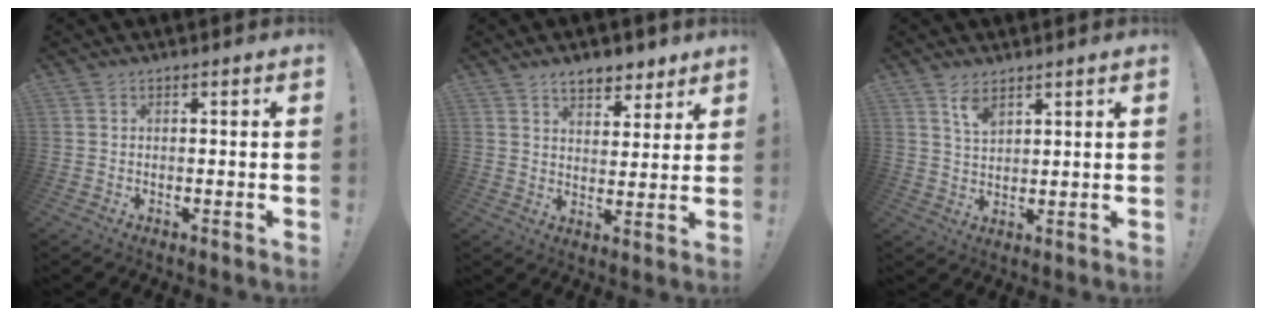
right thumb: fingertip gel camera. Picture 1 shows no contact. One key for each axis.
{"total": 7.7, "fx": 5.9, "fy": 3.8, "fz": 3.1, "tx": -0.035, "ty": -0.033, "tz": 0.105}
{"total": 5.2, "fx": 3.6, "fy": 2.4, "fz": 2.9, "tx": -0.050, "ty": -0.021, "tz": 0.064}